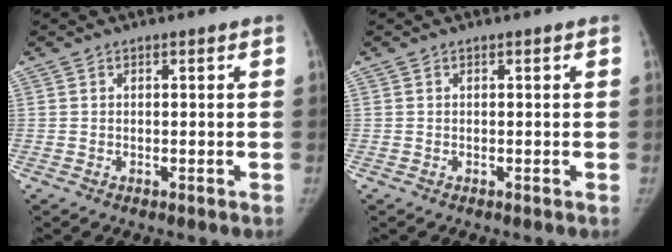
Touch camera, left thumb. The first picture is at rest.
{"total": 0.0}